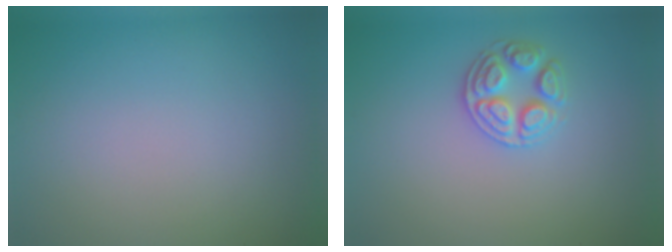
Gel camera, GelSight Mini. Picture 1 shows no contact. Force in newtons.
{"total": 2.8, "press": 2.7, "slide": 0.6}